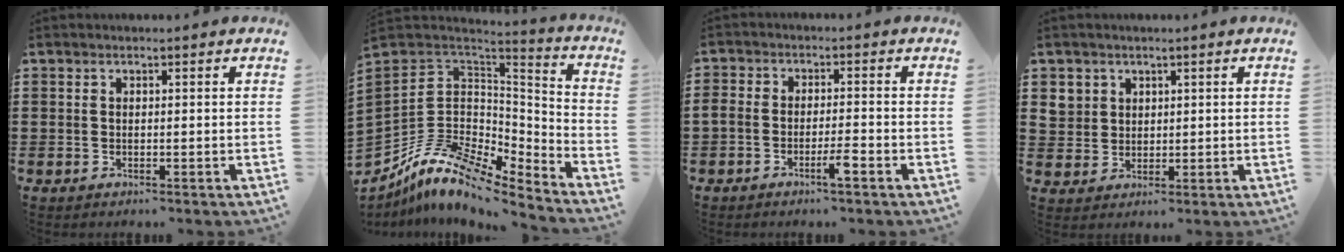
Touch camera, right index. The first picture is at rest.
{"total": 10.7, "force": [-7.0, 5.6, 5.7], "torque": [-0.148, -0.002, -0.143]}
{"total": 3.4, "force": [-2.3, 0.6, 2.4], "torque": [-0.048, 0.004, -0.044]}
{"total": 4.3, "force": [2.0, 3.8, 0.4], "torque": [-0.029, 0.015, 0.038]}